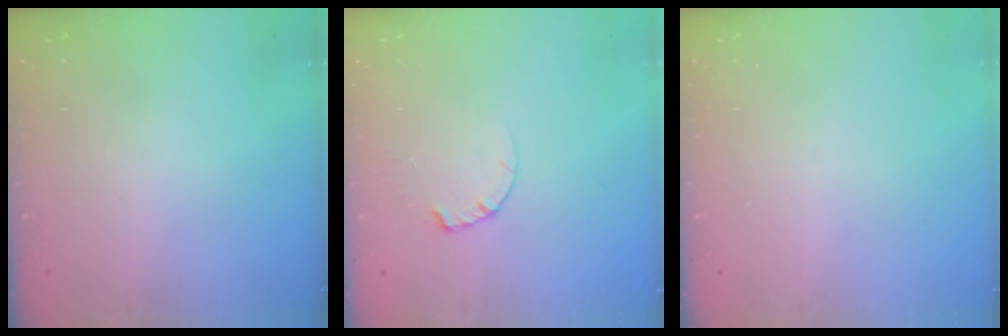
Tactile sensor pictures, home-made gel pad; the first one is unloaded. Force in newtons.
{"total": 2.4, "press": 2.4, "slide": 0.3}
{"total": 0.0}